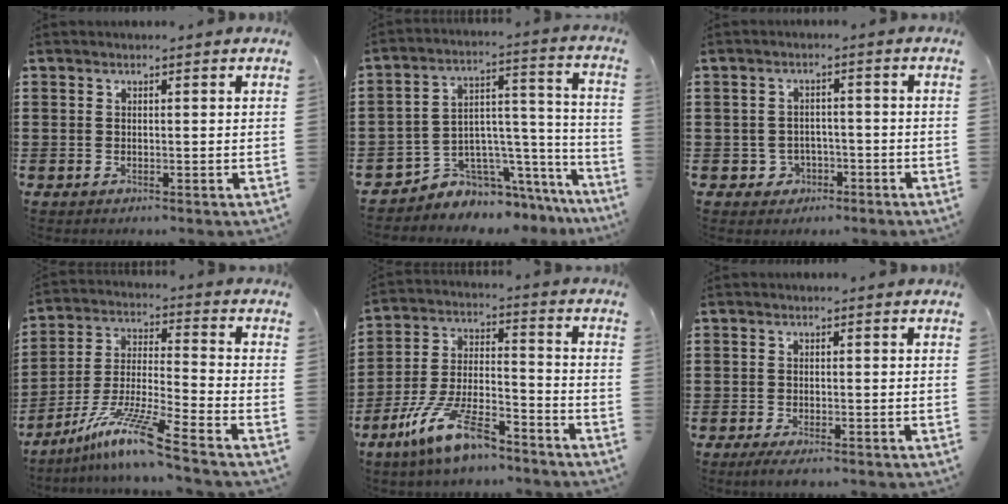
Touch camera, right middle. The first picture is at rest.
{"total": 5.1, "force": [-4.2, 2.9, -0.4], "torque": [-0.006, -0.006, -0.080]}
{"total": 2.5, "force": [-1.6, 1.9, 0.4], "torque": [-0.017, 0.003, -0.038]}
{"total": 10.7, "force": [-7.9, 0.3, 7.2], "torque": [-0.149, -0.005, -0.157]}
{"total": 11.9, "force": [-8.8, 2.7, 7.6], "torque": [-0.163, 0.014, -0.173]}
{"total": 1.4, "force": [-1.1, 0.2, 0.8], "torque": [-0.014, -0.001, -0.021]}